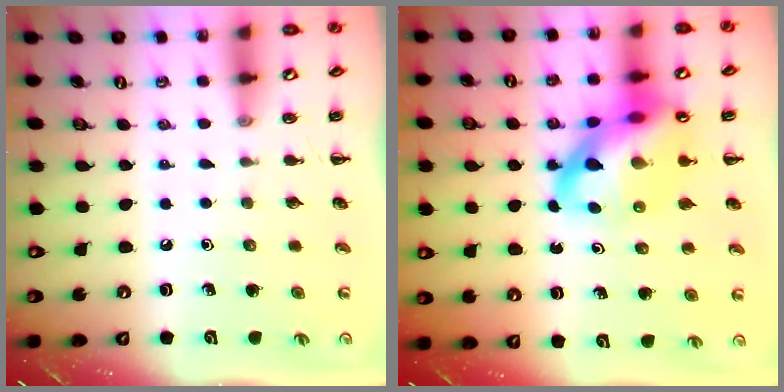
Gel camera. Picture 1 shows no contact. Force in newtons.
{"total": 18.4, "press": 18.0, "slide": 3.8}